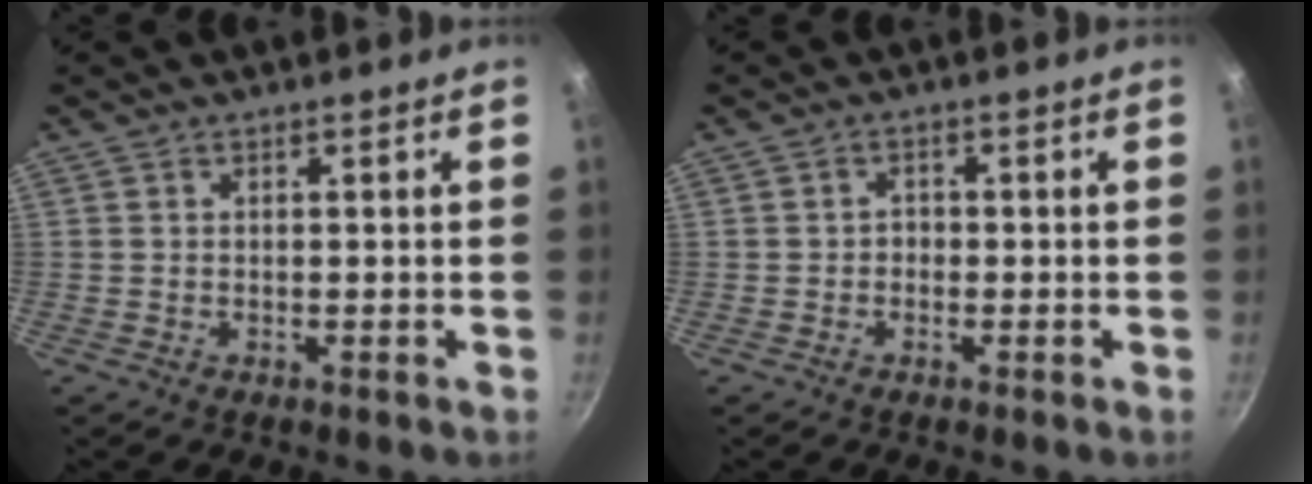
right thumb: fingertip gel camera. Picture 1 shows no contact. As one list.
[{"total": 1.5, "force": [-0.5, 1.2, 0.7], "torque": [-0.006, 0.006, -0.010]}]